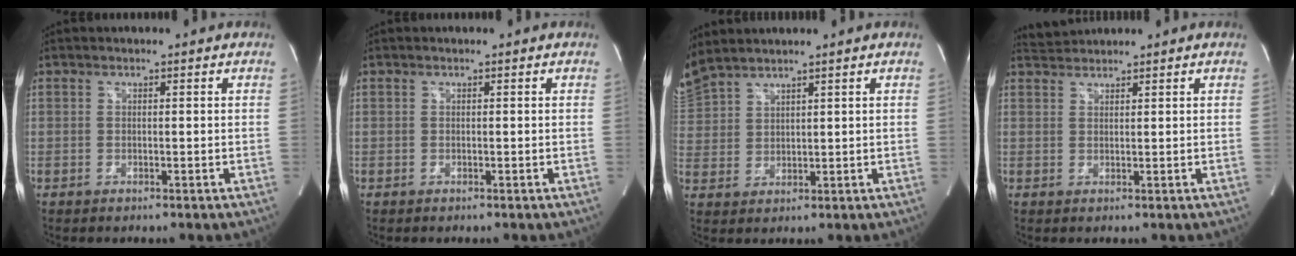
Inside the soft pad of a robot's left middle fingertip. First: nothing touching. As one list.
[{"total": 0.0}, {"total": 6.9, "force": [6.5, 1.0, 2.0], "torque": [-0.061, 0.019, 0.141]}, {"total": 2.3, "force": [2.2, -0.2, -0.5], "torque": [-0.006, 0.011, 0.051]}]